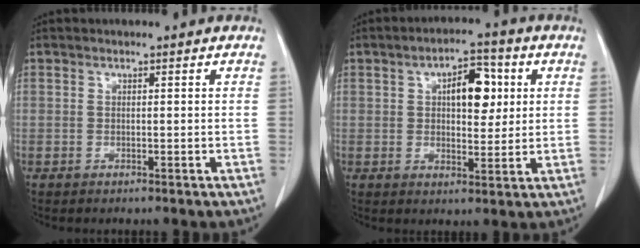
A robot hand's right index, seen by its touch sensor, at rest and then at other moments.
{"total": 7.7, "force": [2.0, 3.5, 6.5], "torque": [-0.095, 0.014, 0.032]}